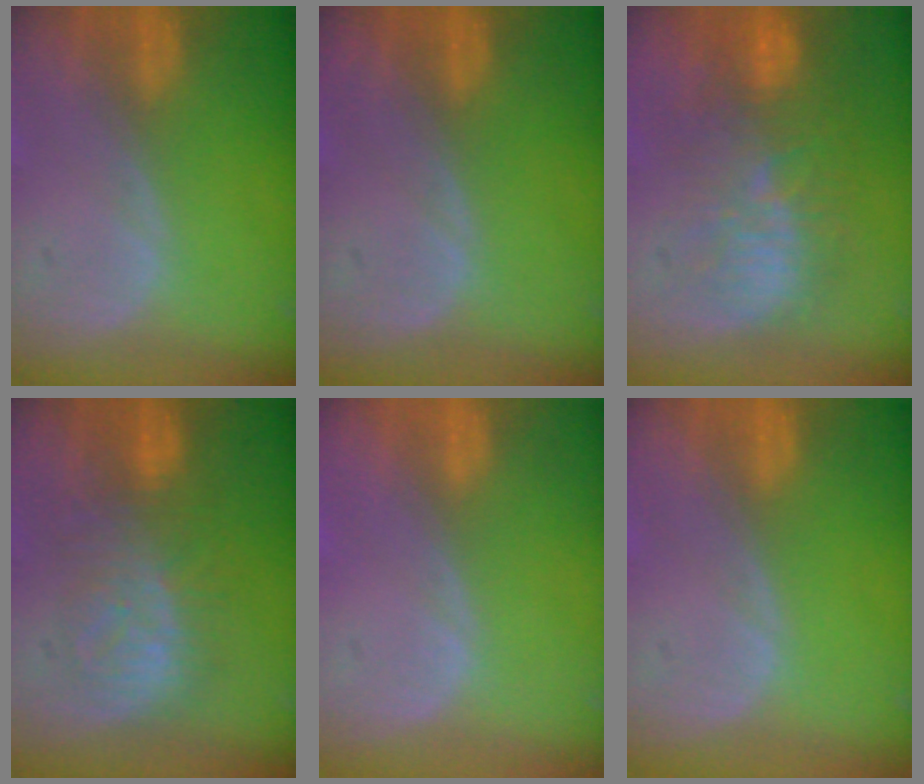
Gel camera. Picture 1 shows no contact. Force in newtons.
{"total": 0.0}
{"total": 10.7, "press": 9.6, "slide": 4.8}
{"total": 8.2, "press": 7.9, "slide": 2.1}
{"total": 0.6, "press": 0.0, "slide": 0.6}
{"total": 0.0}